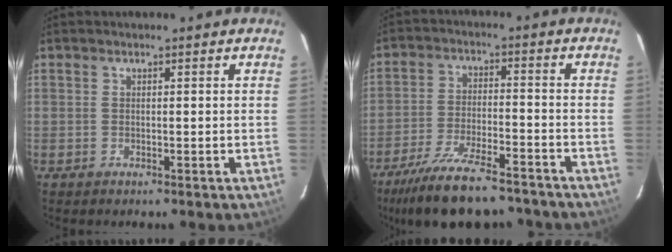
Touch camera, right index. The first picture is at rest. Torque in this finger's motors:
{"motor_torque": [1.33, -0.81, 0.48, 0.11]}